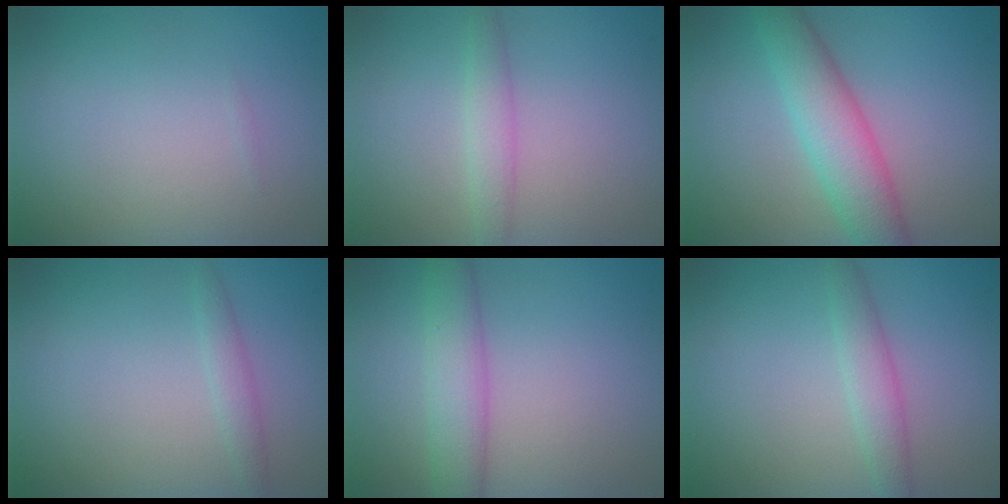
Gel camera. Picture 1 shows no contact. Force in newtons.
{"total": 1.8, "press": 1.8, "slide": 0.1}
{"total": 5.1, "press": 5.0, "slide": 0.2}
{"total": 1.2, "press": 1.2, "slide": 0.1}
{"total": 3.7, "press": 3.7, "slide": 0.2}
{"total": 2.2, "press": 2.2, "slide": 0.0}